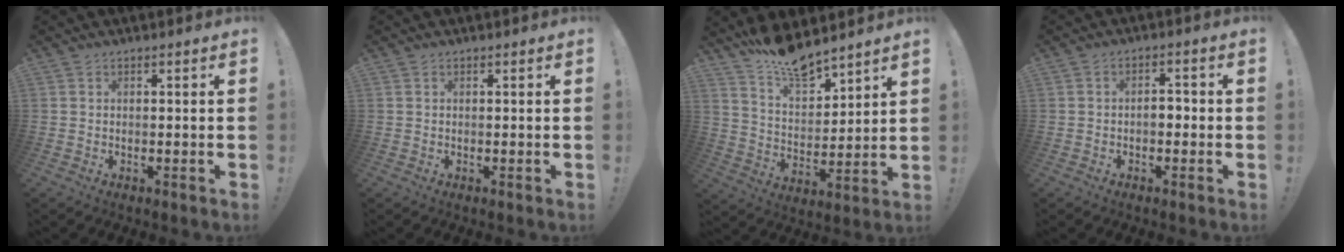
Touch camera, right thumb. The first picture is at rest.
{"total": 0.0}
{"total": 11.6, "force": [10.8, 2.8, 3.2], "torque": [-0.061, -0.089, 0.199]}
{"total": 3.4, "force": [-1.4, 2.1, 2.4], "torque": [-0.036, 0.006, -0.027]}